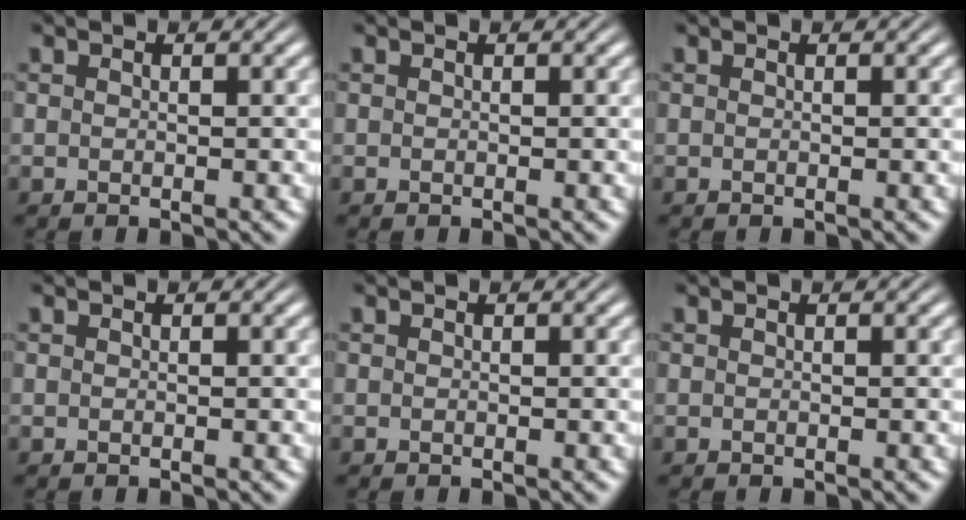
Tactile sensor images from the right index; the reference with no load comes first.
{"total": 0.0}
{"total": 0.0}
{"total": 0.0}
{"total": 0.0}
{"total": 0.0}